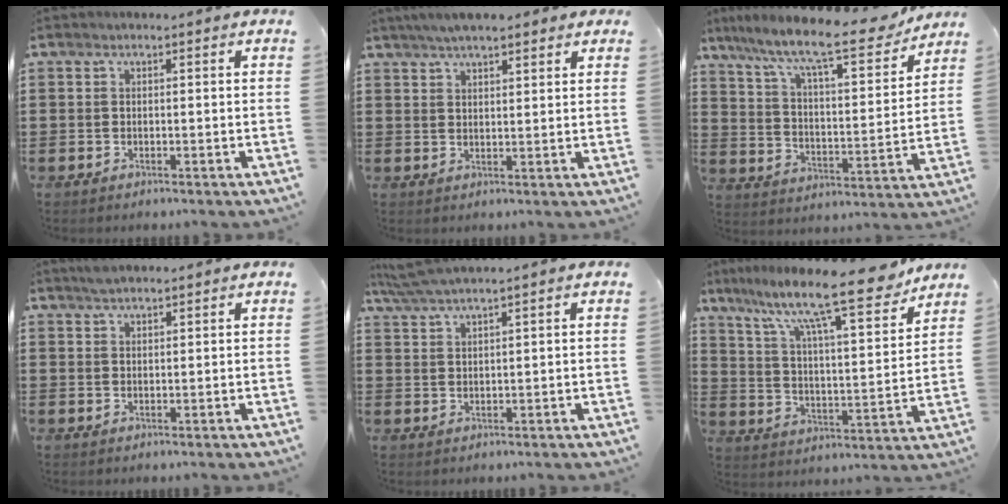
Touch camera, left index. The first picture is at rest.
{"total": 4.2, "force": [3.6, 0.7, 2.0], "torque": [-0.047, 0.003, 0.066]}
{"total": 11.9, "force": [9.9, 1.6, 6.4], "torque": [-0.137, -0.068, 0.159]}
{"total": 1.8, "force": [1.7, 0.3, 0.6], "torque": [-0.015, 0.001, 0.032]}
{"total": 3.5, "force": [2.9, -0.1, 2.0], "torque": [-0.046, -0.003, 0.053]}
{"total": 14.0, "force": [11.1, 1.9, 8.4], "torque": [-0.175, -0.064, 0.181]}